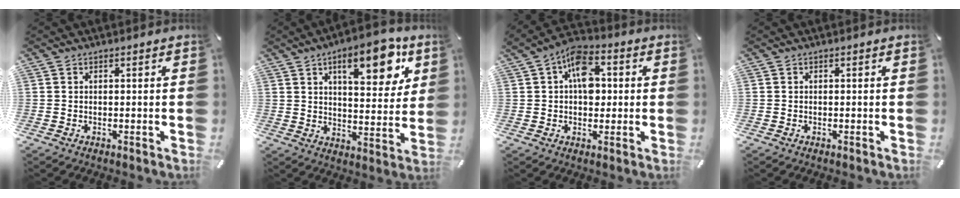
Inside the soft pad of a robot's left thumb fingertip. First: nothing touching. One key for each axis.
{"total": 14.8, "fx": 7.7, "fy": 6.1, "fz": 11.0, "tx": -0.144, "ty": -0.033, "tz": 0.122}
{"total": 9.7, "fx": 1.3, "fy": 6.5, "fz": 7.0, "tx": -0.092, "ty": 0.006, "tz": 0.024}
{"total": 0.0}